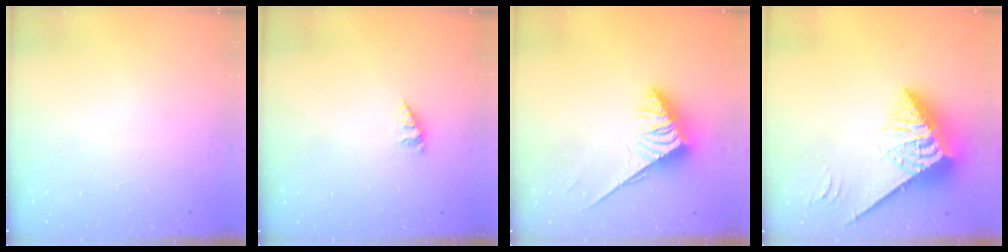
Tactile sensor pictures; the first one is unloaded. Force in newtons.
{"total": 1.5, "press": 1.5, "slide": 0.3}
{"total": 3.8, "press": 3.8, "slide": 0.6}
{"total": 7.2, "press": 7.2, "slide": 0.6}